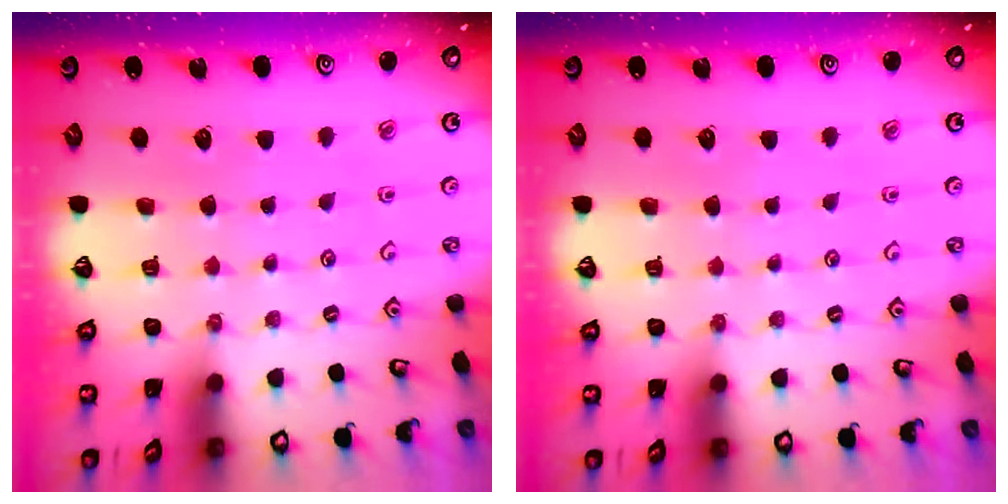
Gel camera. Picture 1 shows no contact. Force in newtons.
{"total": 0.0}